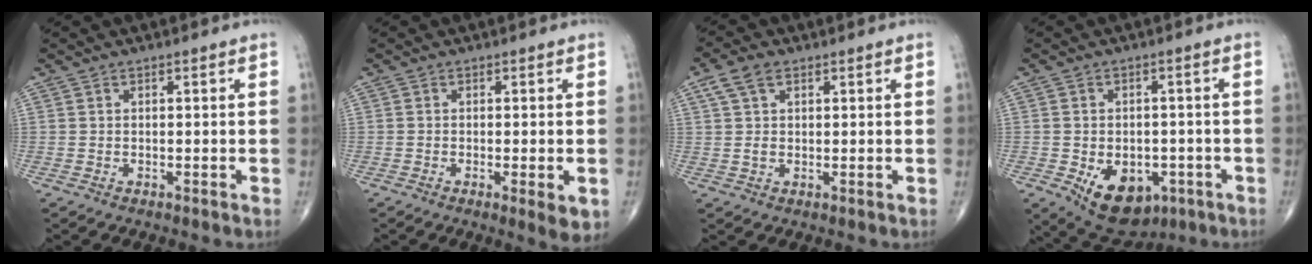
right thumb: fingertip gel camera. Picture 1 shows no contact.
{"total": 4.3, "force": [-1.2, 1.1, 4.0], "torque": [-0.060, -0.012, -0.018]}
{"total": 4.8, "force": [2.1, 2.9, 3.2], "torque": [-0.059, 0.003, 0.043]}
{"total": 12.3, "force": [-5.0, 8.0, 7.9], "torque": [-0.096, 0.010, -0.061]}